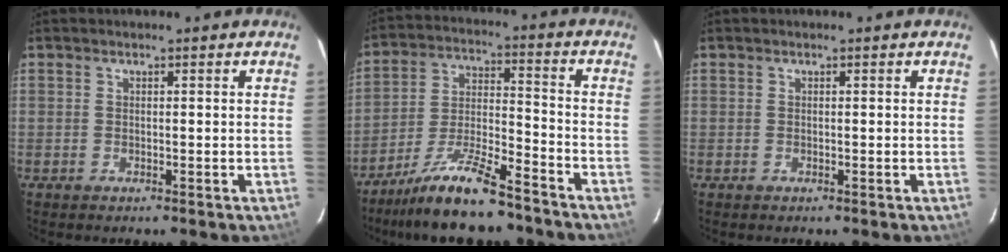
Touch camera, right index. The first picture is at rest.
{"total": 13.6, "force": [-11.1, 2.2, 7.5], "torque": [-0.158, -0.004, -0.199]}
{"total": 0.0}